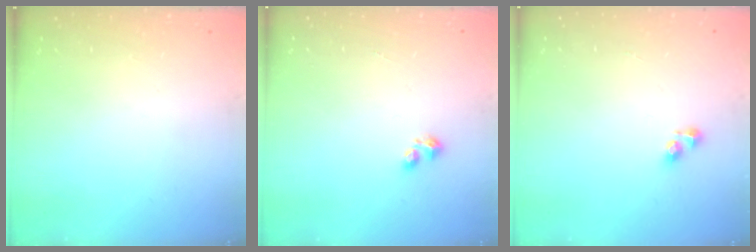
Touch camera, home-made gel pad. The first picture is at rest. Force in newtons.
{"total": 3.1, "press": 3.1, "slide": 0.6}
{"total": 3.6, "press": 3.6, "slide": 0.6}